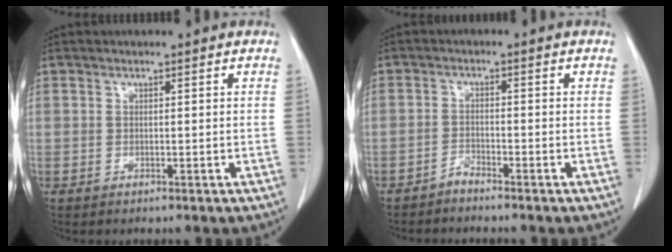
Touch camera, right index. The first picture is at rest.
{"total": 1.5, "force": [-1.5, -0.1, 0.1], "torque": [0.002, 0.000, -0.030]}